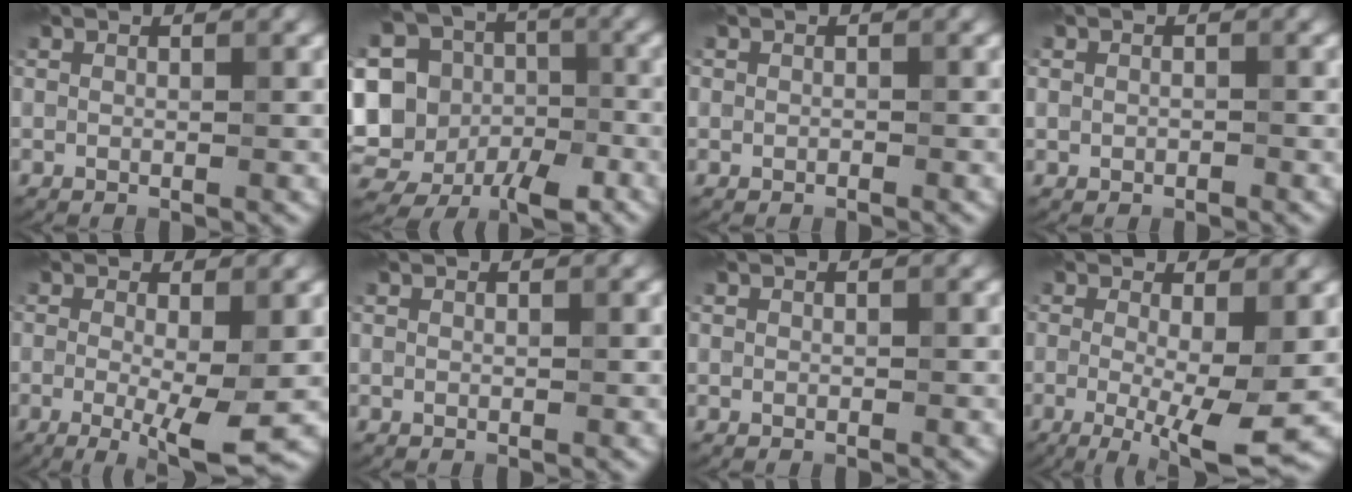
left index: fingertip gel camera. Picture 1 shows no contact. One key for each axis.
{"total": 16.6, "fx": -2.3, "fy": 14.5, "fz": 7.8, "tx": -0.225, "ty": 0.002, "tz": -0.035}
{"total": 0.6, "fx": -0.2, "fy": 0.5, "fz": 0.0, "tx": 0.007, "ty": -0.004, "tz": -0.006}
{"total": 0.8, "fx": -0.2, "fy": 0.7, "fz": 0.3, "tx": -0.001, "ty": -0.004, "tz": -0.006}
{"total": 5.5, "fx": -1.0, "fy": 1.0, "fz": 5.3, "tx": -0.089, "ty": -0.019, "tz": -0.015}
{"total": 0.0}
{"total": 0.0}
{"total": 7.3, "fx": -1.3, "fy": 1.6, "fz": 7.1, "tx": -0.122, "ty": -0.021, "tz": -0.018}